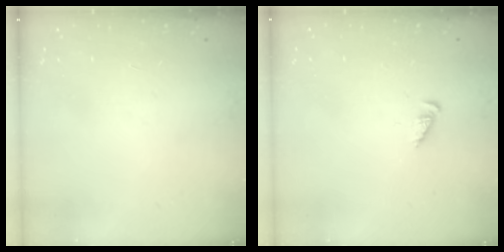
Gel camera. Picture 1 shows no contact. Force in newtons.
{"total": 2.4, "press": 2.4, "slide": 0.5}